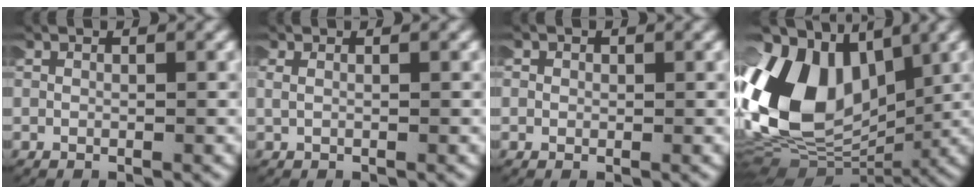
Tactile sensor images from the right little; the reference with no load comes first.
{"total": 0.8, "force": [0.5, 0.3, 0.5], "torque": [-0.016, -0.001, 0.012]}
{"total": 1.0, "force": [0.1, 1.0, 0.0], "torque": [-0.003, 0.003, -0.004]}
{"total": 16.1, "force": [1.6, 11.0, 11.6], "torque": [-0.249, -0.020, 0.038]}